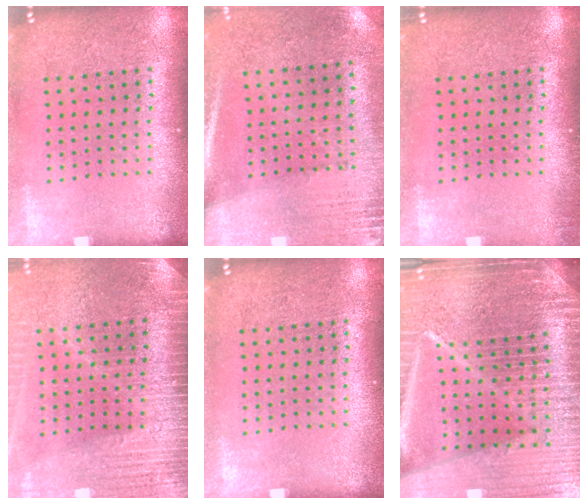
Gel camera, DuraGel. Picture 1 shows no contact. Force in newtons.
{"total": 2.7, "press": 2.3, "slide": 1.4}
{"total": 0.9, "press": 0.8, "slide": 0.3}
{"total": 3.5, "press": 3.0, "slide": 1.7}
{"total": 0.0}
{"total": 7.1, "press": 6.1, "slide": 3.7}